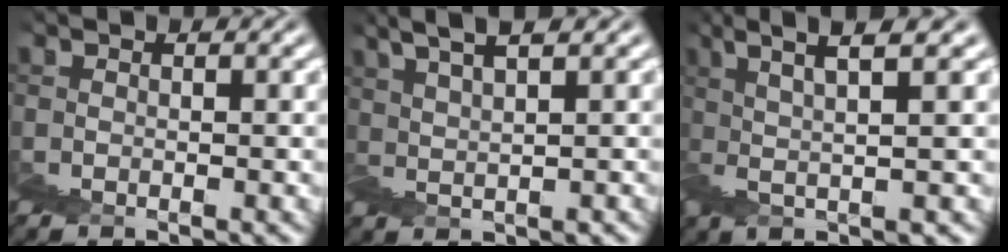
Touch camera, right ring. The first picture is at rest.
{"total": 3.3, "force": [2.0, -2.1, 1.7], "torque": [-0.019, 0.030, 0.030]}
{"total": 6.1, "force": [3.3, -5.1, 0.1], "torque": [0.034, 0.056, 0.040]}